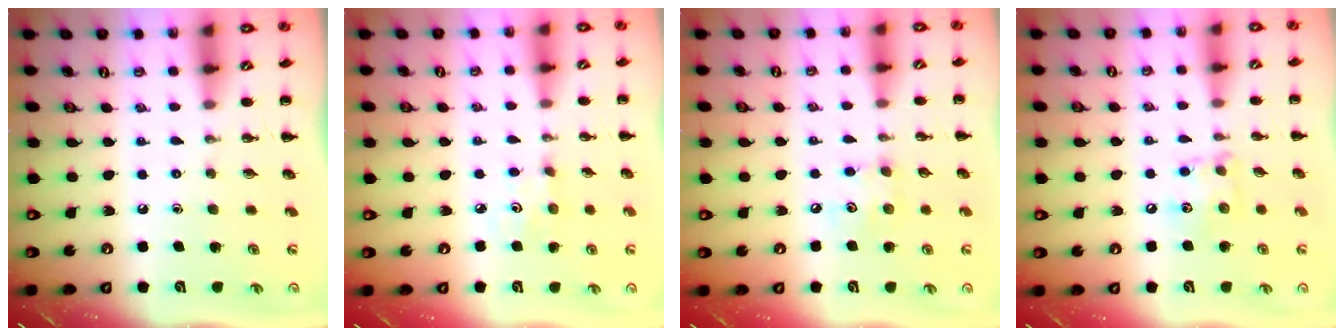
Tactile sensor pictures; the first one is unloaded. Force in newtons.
{"total": 2.7, "press": 2.7, "slide": 0.3}
{"total": 4.6, "press": 4.5, "slide": 0.7}
{"total": 8.1, "press": 8.1, "slide": 0.4}